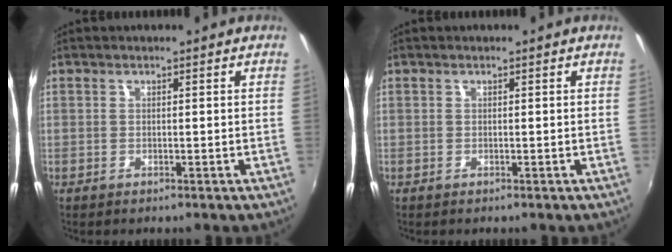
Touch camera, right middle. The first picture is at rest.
{"total": 0.0}